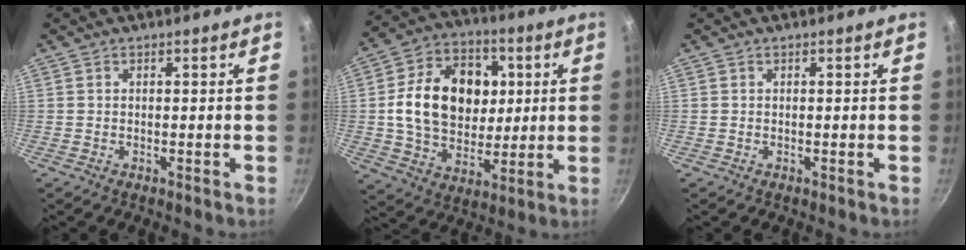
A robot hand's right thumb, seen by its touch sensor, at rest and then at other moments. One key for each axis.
{"total": 19.6, "fx": 2.7, "fy": 14.7, "fz": 12.7, "tx": -0.181, "ty": 0.010, "tz": 0.042}
{"total": 0.0}